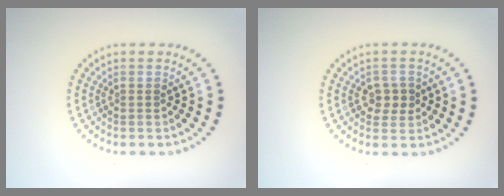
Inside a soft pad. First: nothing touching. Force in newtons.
{"total": 2.0, "press": 1.9, "slide": 0.4}